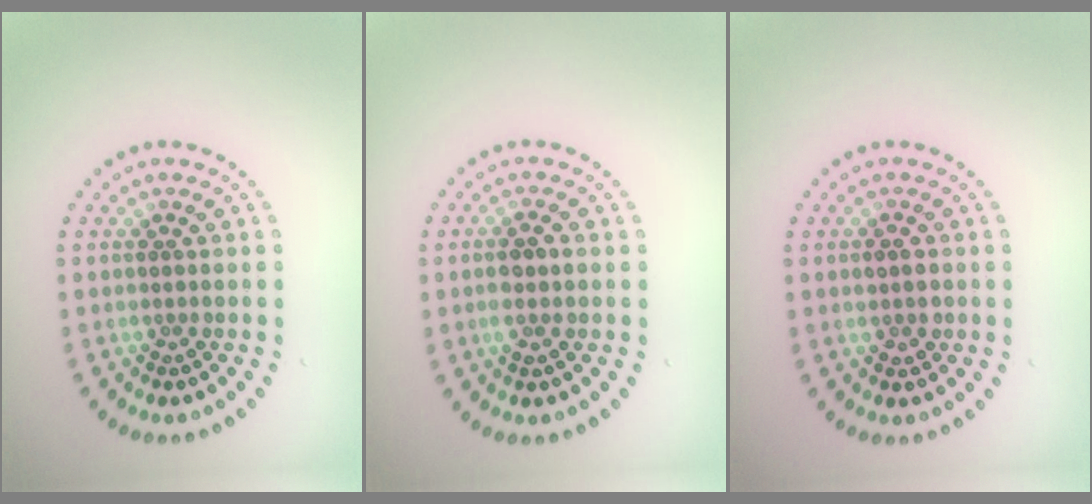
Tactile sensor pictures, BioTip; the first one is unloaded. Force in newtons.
{"total": 2.0, "press": 1.9, "slide": 0.5}
{"total": 1.5, "press": 1.5, "slide": 0.3}